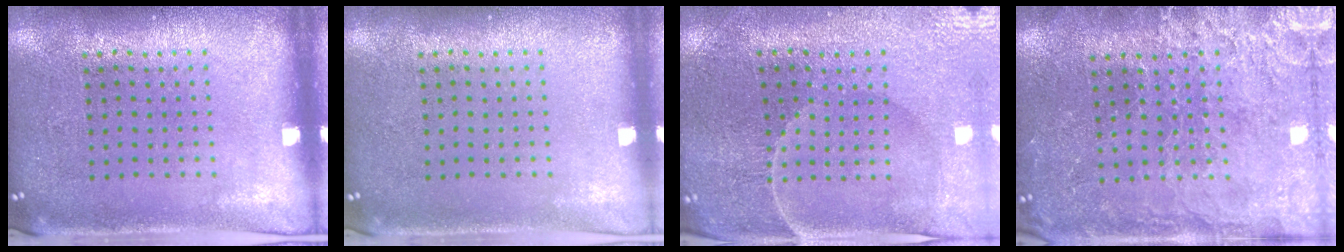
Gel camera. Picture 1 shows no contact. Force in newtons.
{"total": 0.0}
{"total": 1.3, "press": 1.2, "slide": 0.3}
{"total": 3.2, "press": 3.1, "slide": 0.7}